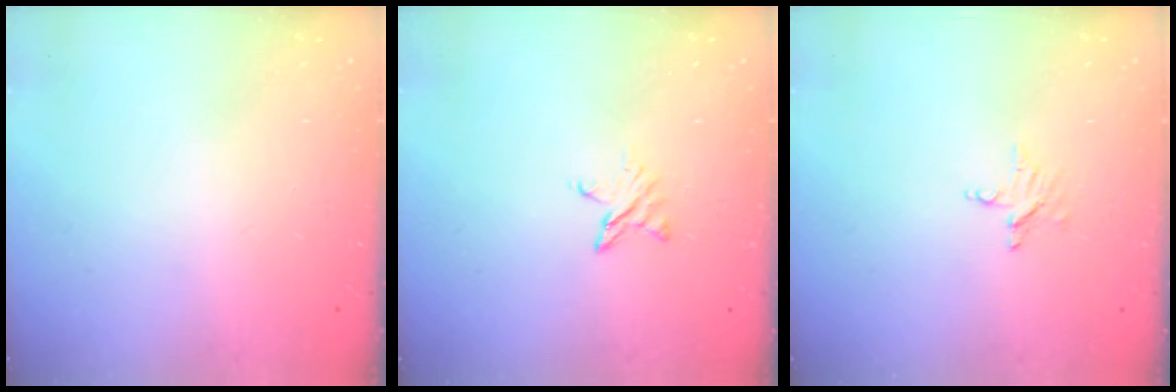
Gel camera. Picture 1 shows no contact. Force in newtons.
{"total": 3.9, "press": 3.9, "slide": 0.3}
{"total": 3.1, "press": 3.1, "slide": 0.3}